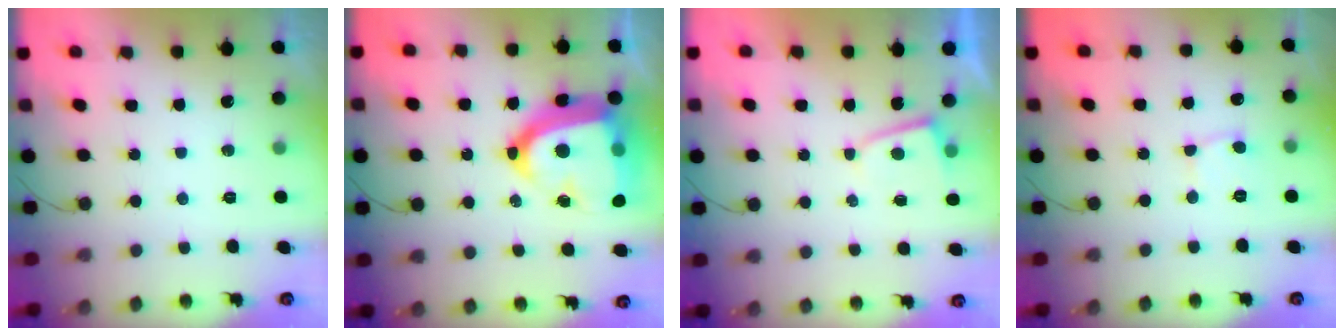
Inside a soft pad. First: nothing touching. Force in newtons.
{"total": 26.5, "press": 26.4, "slide": 2.5}
{"total": 3.2, "press": 3.2, "slide": 0.3}
{"total": 2.6, "press": 2.6, "slide": 0.2}